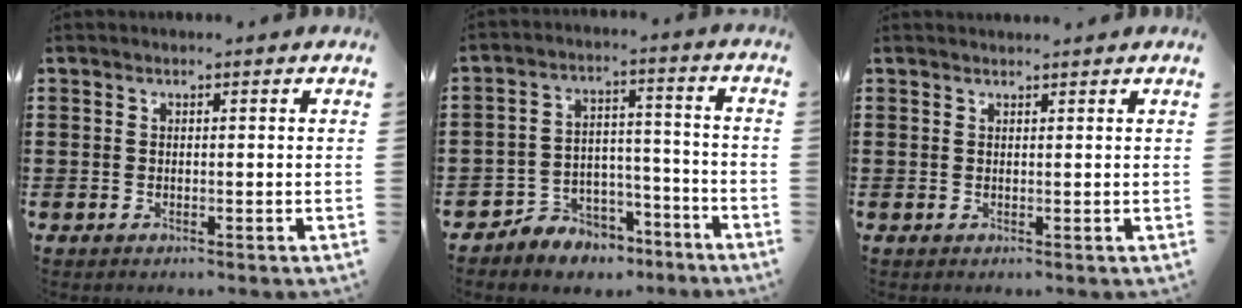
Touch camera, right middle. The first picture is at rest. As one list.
[{"total": 5.1, "force": [-4.5, 2.5, 0.0], "torque": [-0.009, 0.016, -0.090]}, {"total": 0.8, "force": [0.8, -0.1, 0.0], "torque": [-0.001, -0.001, 0.016]}]